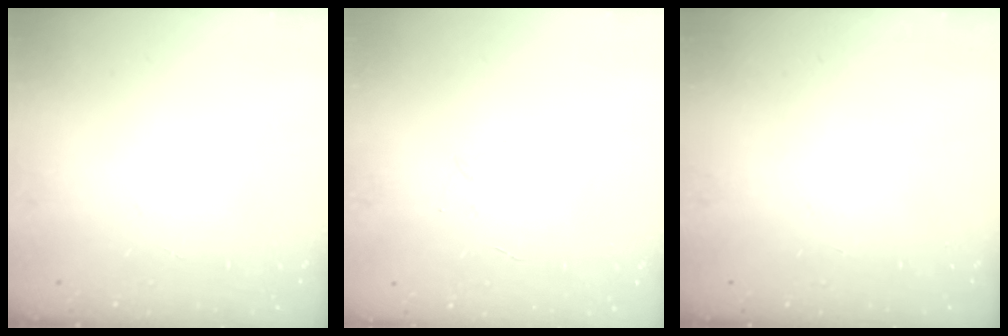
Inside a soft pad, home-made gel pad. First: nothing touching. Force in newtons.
{"total": 4.4, "press": 4.3, "slide": 1.1}
{"total": 0.0}